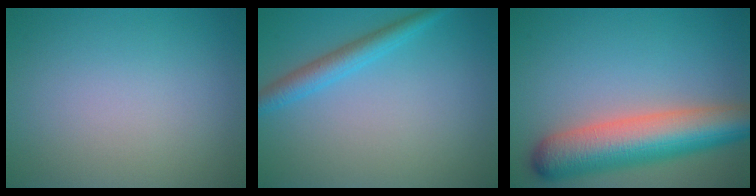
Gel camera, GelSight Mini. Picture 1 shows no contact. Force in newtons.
{"total": 2.8, "press": 2.7, "slide": 0.2}
{"total": 9.0, "press": 9.0, "slide": 0.6}